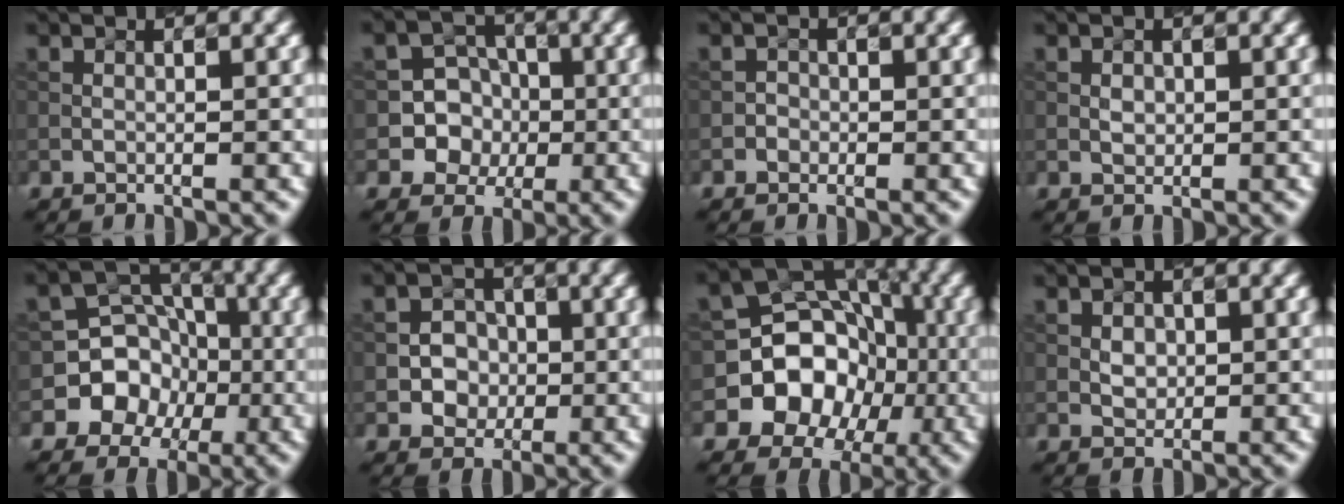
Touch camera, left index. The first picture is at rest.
{"total": 6.3, "force": [-1.3, 6.1, 1.1], "torque": [-0.002, 0.023, -0.041]}
{"total": 0.8, "force": [-0.3, 0.8, -0.1], "torque": [0.009, 0.000, -0.007]}
{"total": 0.7, "force": [0.1, 0.7, 0.3], "torque": [-0.005, 0.000, 0.003]}
{"total": 6.7, "force": [-2.3, 6.1, 1.2], "torque": [0.007, 0.013, -0.064]}
{"total": 2.8, "force": [-0.5, 2.5, 1.0], "torque": [0.000, -0.002, -0.017]}
{"total": 9.9, "force": [-2.6, 8.8, 3.7], "torque": [-0.046, 0.013, -0.073]}
{"total": 1.3, "force": [0.1, 1.1, 0.7], "torque": [-0.012, 0.000, 0.003]}